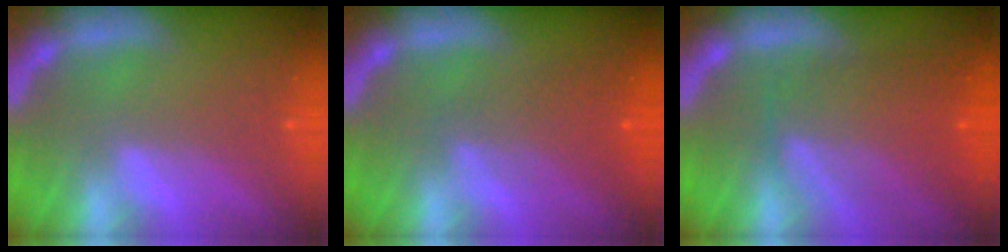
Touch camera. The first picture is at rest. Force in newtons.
{"total": 3.6}
{"total": 7.1}